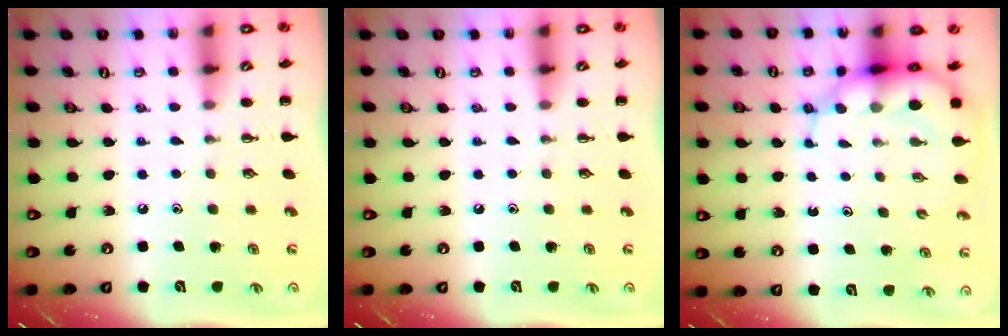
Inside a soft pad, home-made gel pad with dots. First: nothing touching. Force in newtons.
{"total": 0.0}
{"total": 7.6, "press": 7.3, "slide": 2.2}